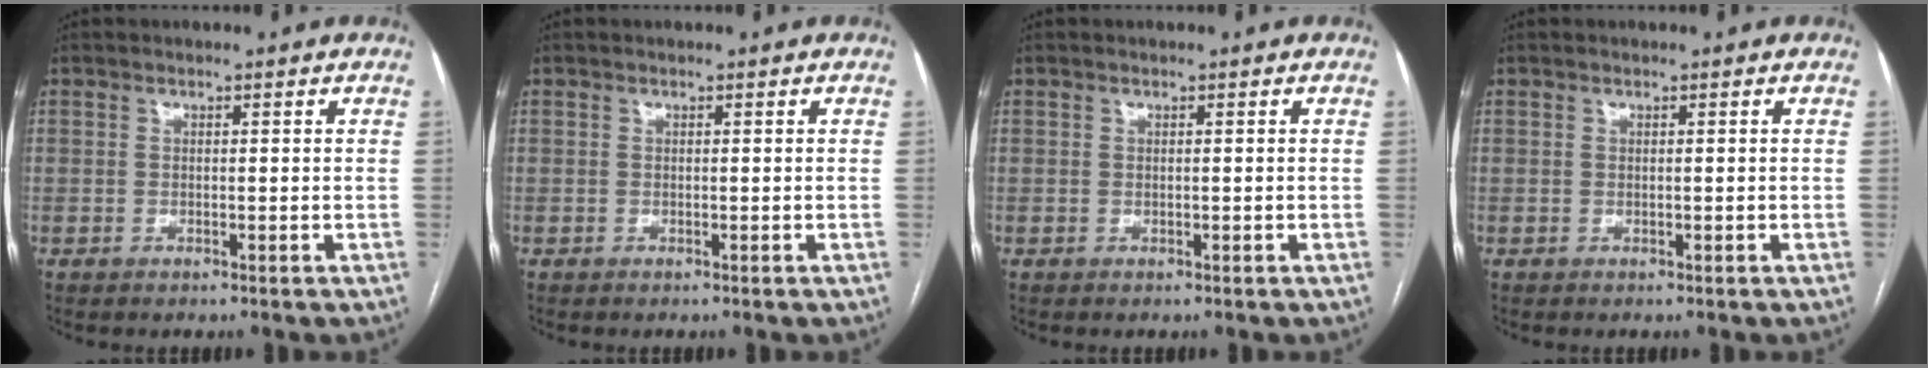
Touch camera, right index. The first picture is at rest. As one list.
[{"total": 0.0}, {"total": 0.0}, {"total": 0.0}]